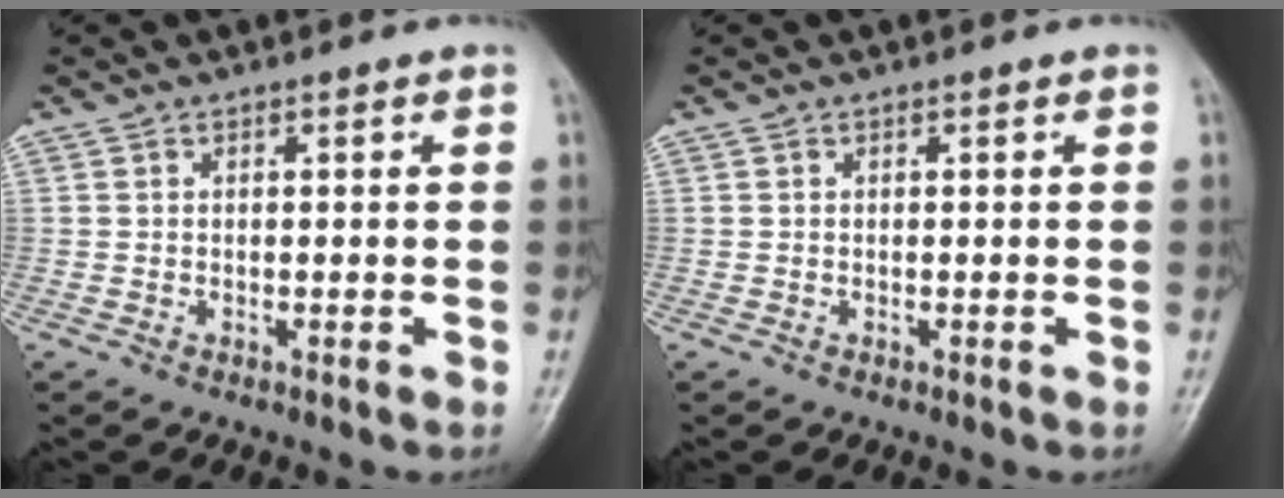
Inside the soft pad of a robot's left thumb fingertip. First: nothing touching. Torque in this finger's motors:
{"motor_torque": [0.01, -0.01, -0.01, -0.01, 0.00]}